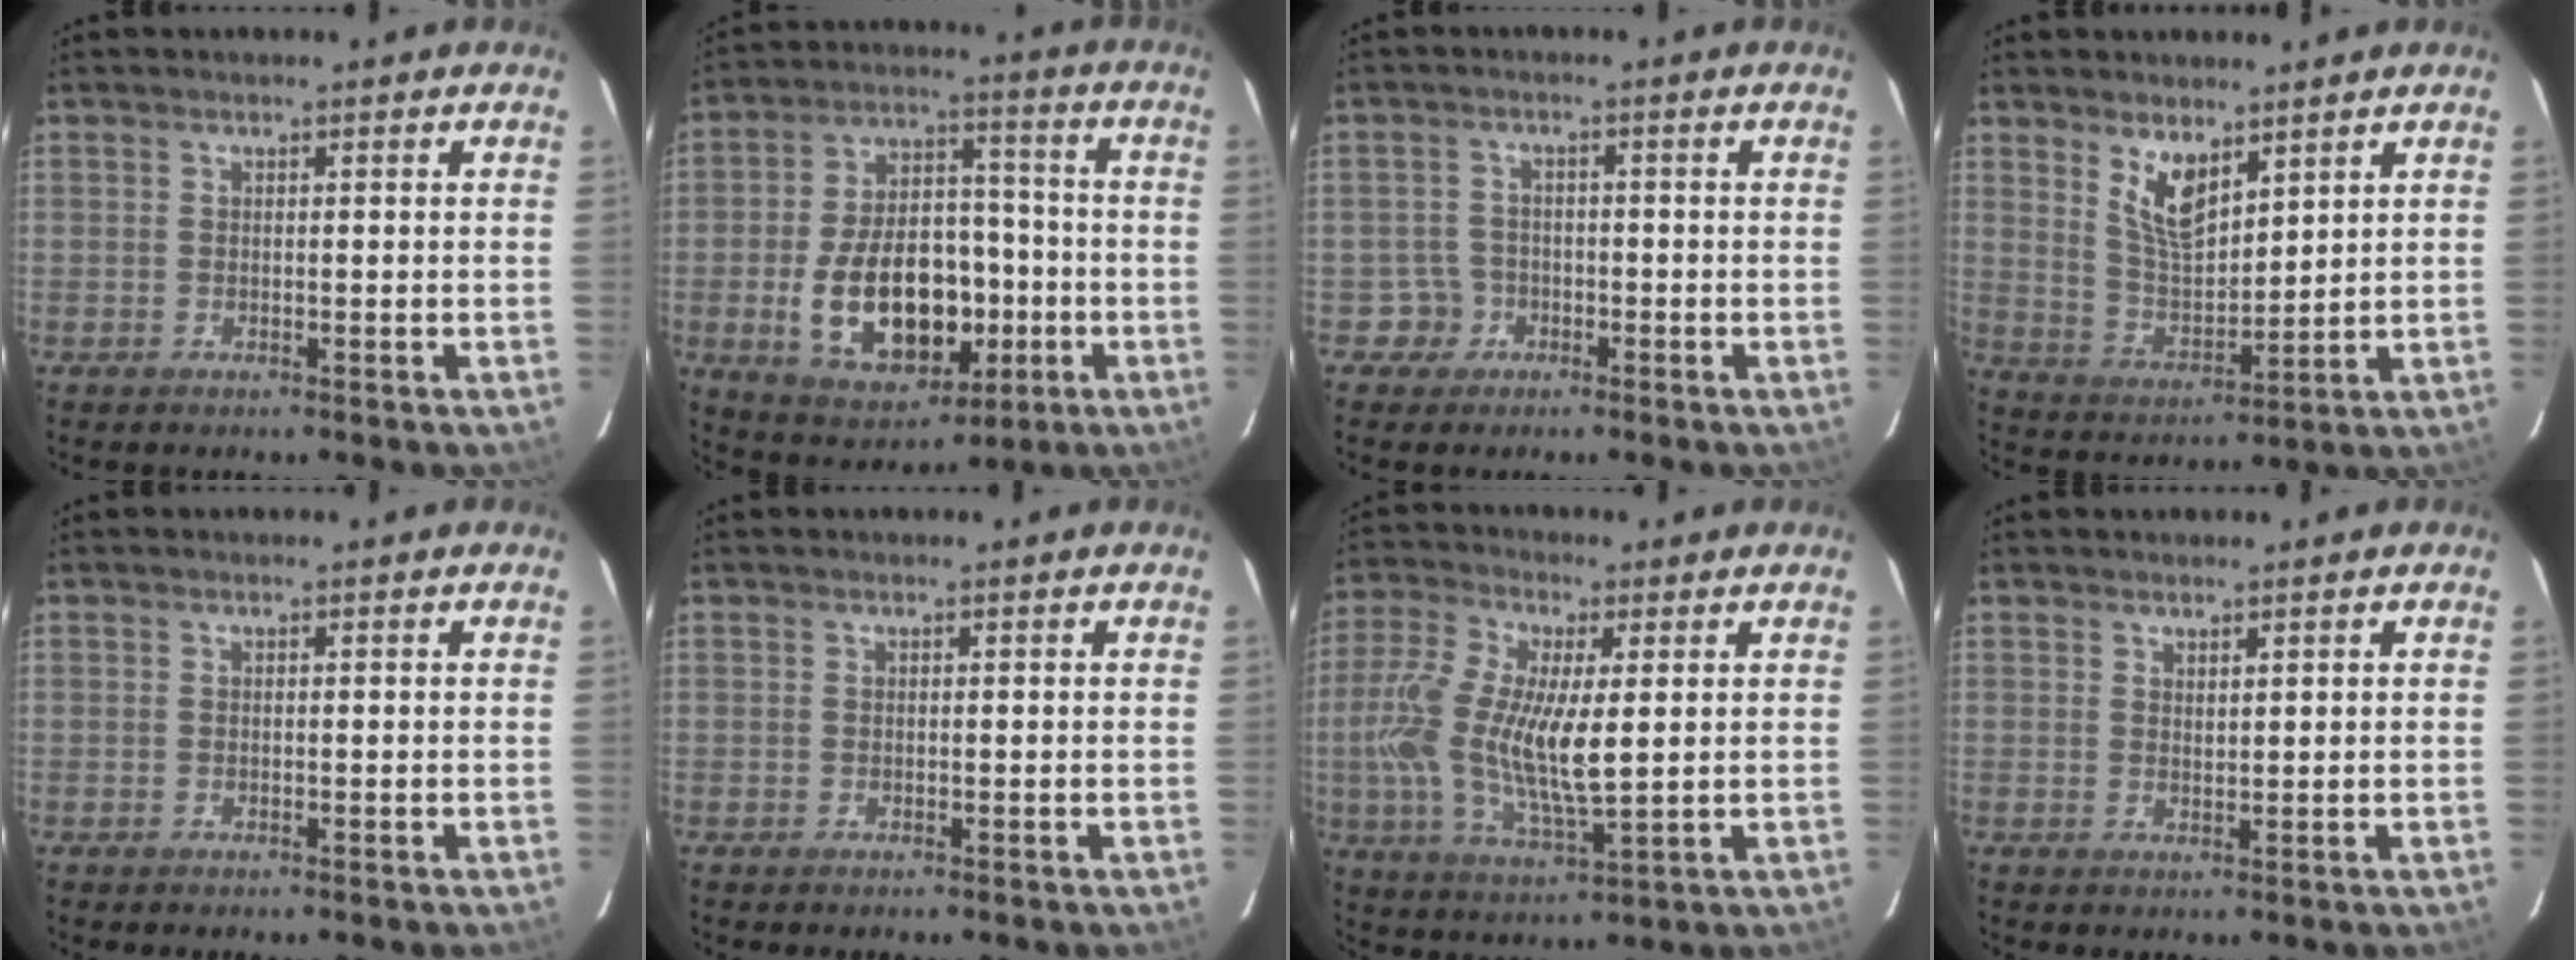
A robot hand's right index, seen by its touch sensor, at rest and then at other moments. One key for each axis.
{"total": 18.9, "fx": -4.7, "fy": 11.4, "fz": 14.4, "tx": -0.282, "ty": 0.017, "tz": -0.052}
{"total": 3.6, "fx": -1.7, "fy": 3.2, "fz": -0.5, "tx": 0.009, "ty": 0.019, "tz": -0.028}
{"total": 8.0, "fx": 4.9, "fy": 3.2, "fz": 5.3, "tx": -0.096, "ty": -0.004, "tz": 0.105}
{"total": 0.0}
{"total": 0.0}
{"total": 15.1, "fx": 0.8, "fy": 5.0, "fz": 14.2, "tx": -0.287, "ty": -0.004, "tz": 0.014}
{"total": 1.2, "fx": 1.1, "fy": 0.3, "fz": 0.5, "tx": -0.007, "ty": 0.000, "tz": 0.020}